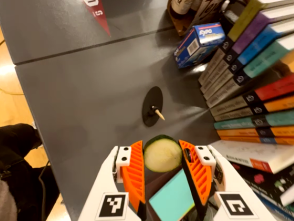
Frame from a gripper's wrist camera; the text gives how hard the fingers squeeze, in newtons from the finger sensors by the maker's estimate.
{"total": 8.8, "left": 9.1, "right": 8.5}